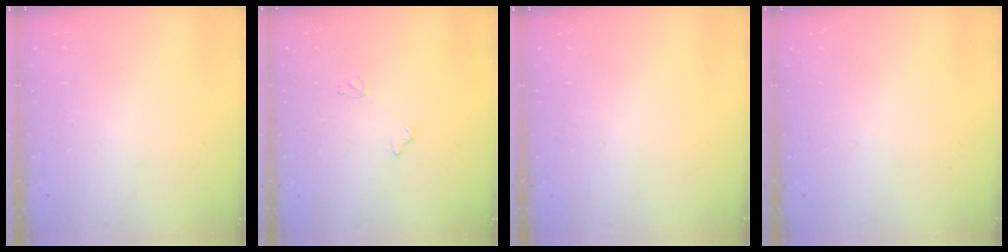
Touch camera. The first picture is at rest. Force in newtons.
{"total": 7.0, "press": 7.0, "slide": 0.3}
{"total": 0.0}
{"total": 0.0}